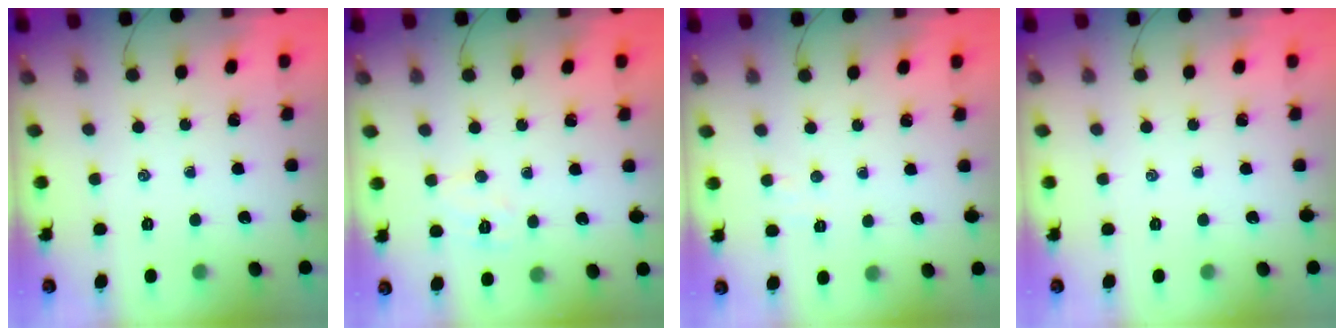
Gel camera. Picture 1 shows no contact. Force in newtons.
{"total": 5.5, "press": 5.4, "slide": 1.1}
{"total": 2.5, "press": 2.4, "slide": 0.7}
{"total": 0.0}